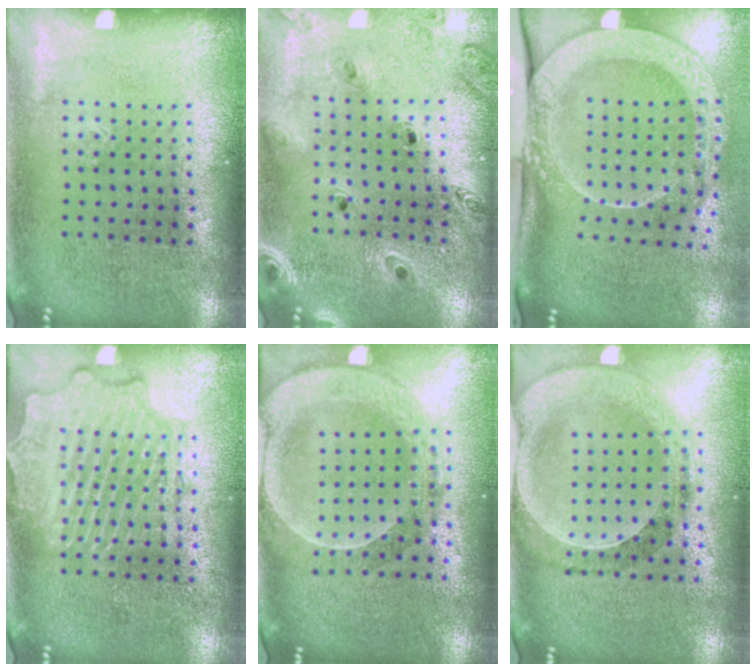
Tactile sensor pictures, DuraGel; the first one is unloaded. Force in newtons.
{"total": 1.3, "press": 1.3, "slide": 0.1}
{"total": 3.0, "press": 2.1, "slide": 2.1}
{"total": 2.3, "press": 2.3, "slide": 0.3}
{"total": 2.2, "press": 2.0, "slide": 0.9}
{"total": 0.8, "press": 0.7, "slide": 0.3}